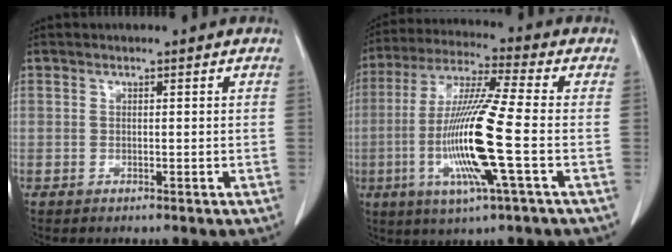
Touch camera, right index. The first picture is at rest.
{"total": 15.1, "force": [-3.3, -0.3, 14.8], "torque": [-0.305, -0.014, -0.071]}